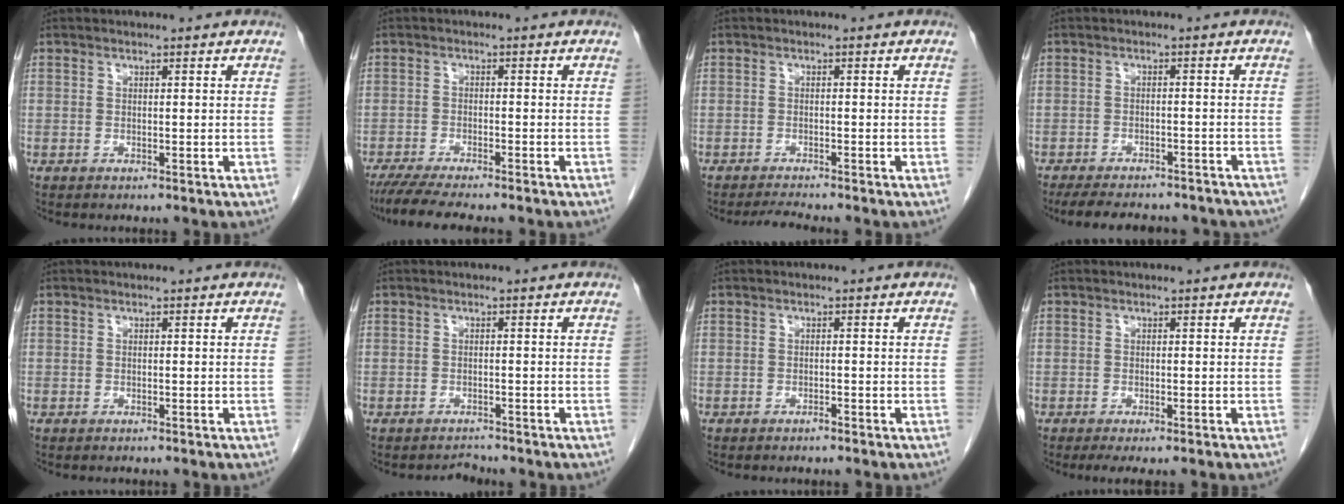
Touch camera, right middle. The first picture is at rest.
{"total": 8.8, "force": [-7.4, 0.6, 4.6], "torque": [-0.066, -0.017, -0.116]}
{"total": 2.2, "force": [-2.0, -0.8, 0.4], "torque": [-0.018, -0.015, -0.035]}
{"total": 15.0, "force": [-12.9, 4.6, 6.1], "torque": [-0.119, -0.007, -0.159]}
{"total": 0.0}
{"total": 1.1, "force": [-1.1, 0.0, -0.4], "torque": [0.004, -0.009, -0.015]}
{"total": 0.5, "force": [-0.4, 0.0, 0.2], "torque": [-0.008, 0.000, -0.007]}
{"total": 2.3, "force": [-1.5, 0.4, 1.7], "torque": [-0.027, -0.010, -0.023]}